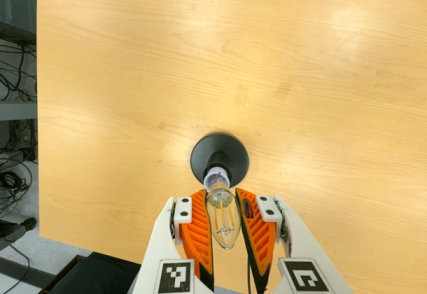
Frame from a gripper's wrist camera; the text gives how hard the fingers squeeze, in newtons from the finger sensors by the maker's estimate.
{"total": 21.0, "left": 22.0, "right": 20.0}